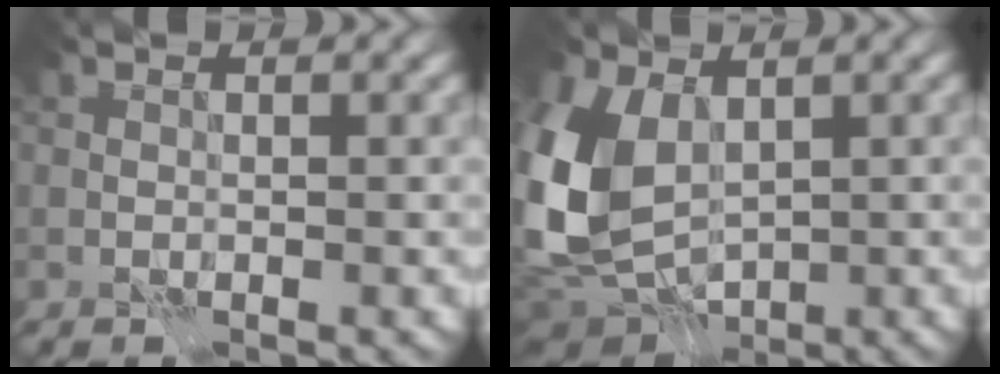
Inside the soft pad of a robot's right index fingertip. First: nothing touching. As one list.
[{"total": 9.4, "force": [0.8, 6.4, 6.8], "torque": [-0.177, -0.009, 0.010]}]